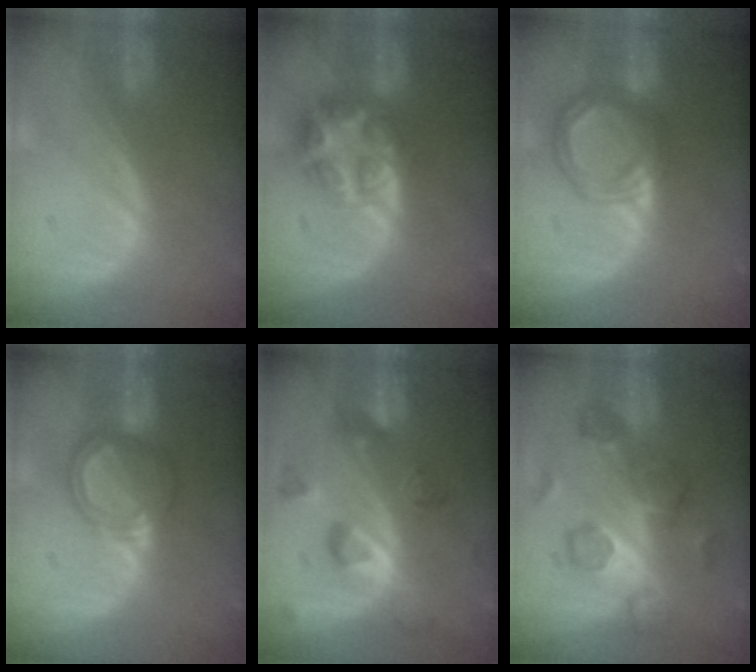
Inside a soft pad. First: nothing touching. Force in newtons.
{"total": 7.9, "press": 6.9, "slide": 3.9}
{"total": 6.4, "press": 6.4, "slide": 0.5}
{"total": 5.3, "press": 5.0, "slide": 1.7}
{"total": 7.5, "press": 7.5, "slide": 0.7}
{"total": 8.4, "press": 8.2, "slide": 1.8}